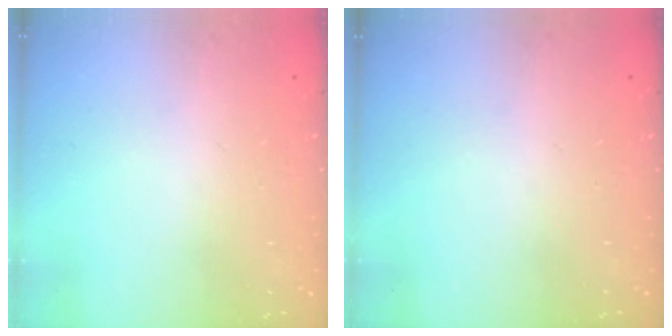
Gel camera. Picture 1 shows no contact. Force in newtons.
{"total": 0.0}